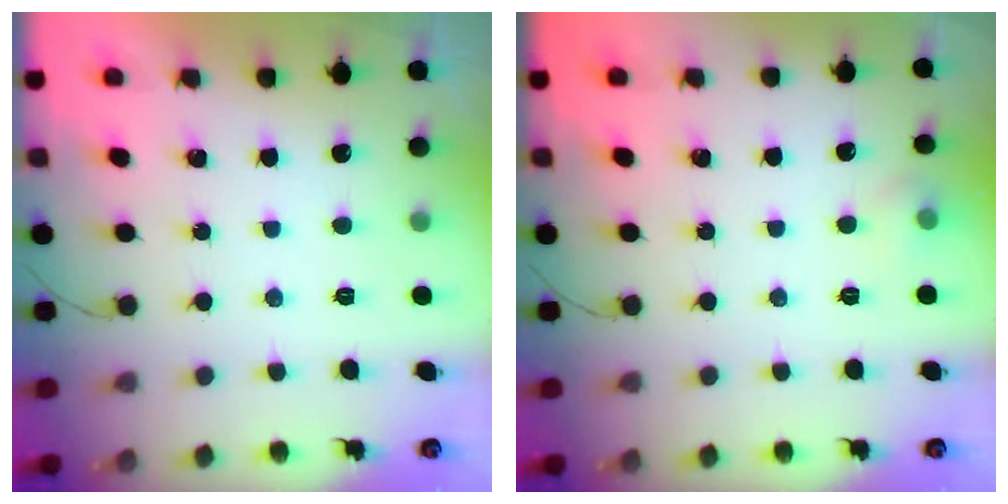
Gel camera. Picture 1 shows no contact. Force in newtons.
{"total": 4.6, "press": 4.3, "slide": 1.7}